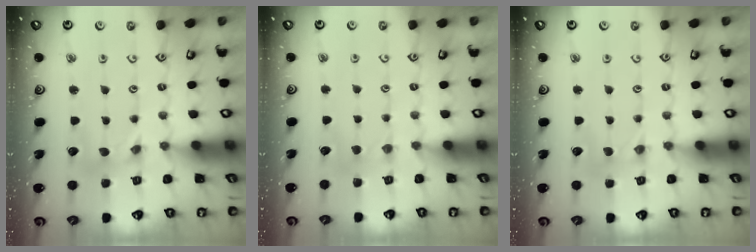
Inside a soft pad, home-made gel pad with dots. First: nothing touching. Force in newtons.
{"total": 2.3, "press": 2.3, "slide": 0.4}
{"total": 0.0}